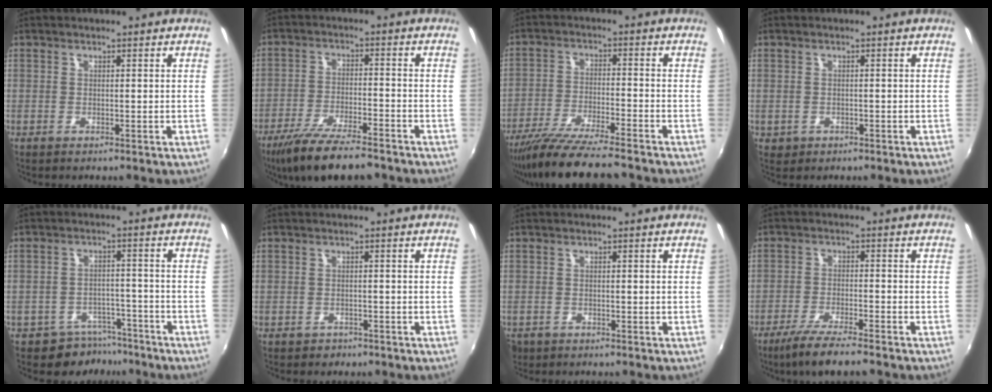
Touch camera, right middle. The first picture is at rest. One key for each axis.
{"total": 13.4, "fx": -10.8, "fy": 2.8, "fz": 7.4, "tx": -0.160, "ty": -0.029, "tz": -0.183}
{"total": 13.3, "fx": -11.6, "fy": 0.8, "fz": 6.6, "tx": -0.141, "ty": -0.034, "tz": -0.199}
{"total": 2.0, "fx": -0.6, "fy": 1.8, "fz": 0.7, "tx": -0.018, "ty": -0.003, "tz": -0.005}
{"total": 6.7, "fx": -5.3, "fy": 4.0, "fz": 0.6, "tx": -0.013, "ty": 0.019, "tz": -0.069}
{"total": 2.1, "fx": -1.3, "fy": 1.7, "fz": 0.2, "tx": -0.010, "ty": 0.000, "tz": -0.018}
{"total": 2.8, "fx": -1.4, "fy": 2.2, "fz": 1.0, "tx": -0.026, "ty": -0.007, "tz": -0.021}
{"total": 7.9, "fx": -6.5, "fy": 0.5, "fz": 4.5, "tx": -0.102, "ty": -0.019, "tz": -0.113}